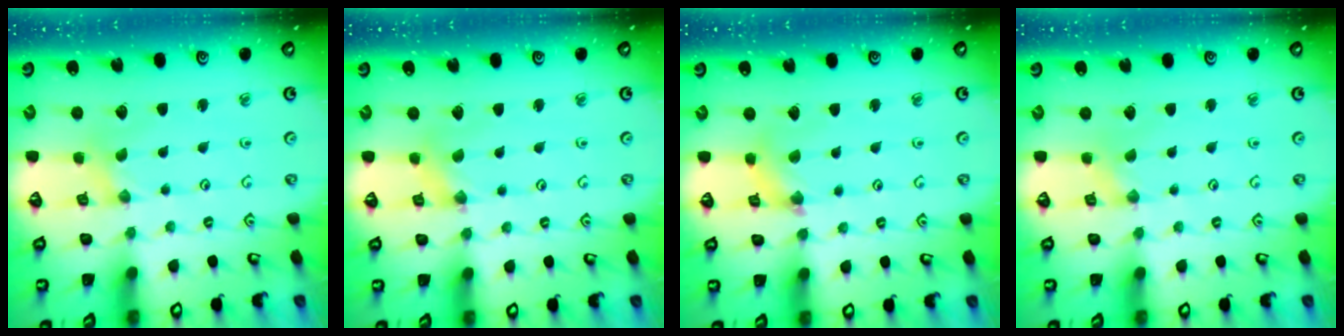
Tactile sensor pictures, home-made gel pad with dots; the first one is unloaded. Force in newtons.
{"total": 1.8, "press": 1.8, "slide": 0.3}
{"total": 5.0, "press": 5.0, "slide": 0.5}
{"total": 0.0}